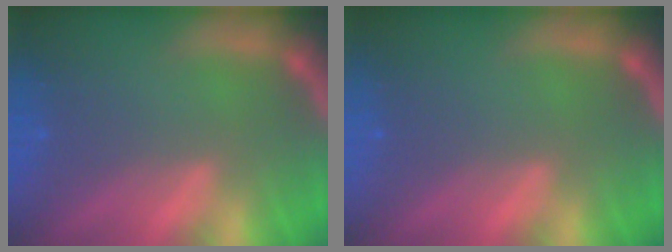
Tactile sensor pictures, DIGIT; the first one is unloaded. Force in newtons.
{"total": 0.0}